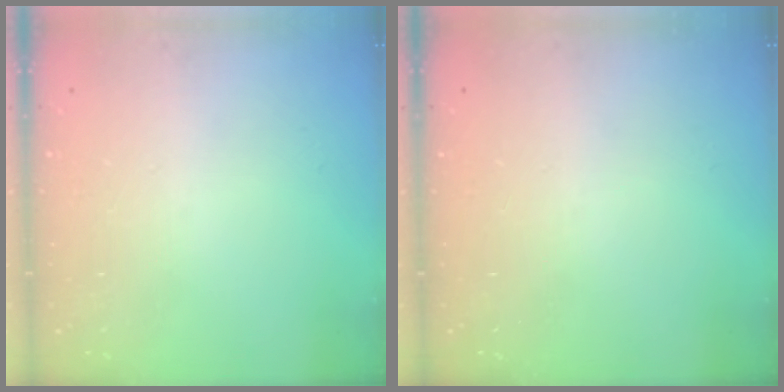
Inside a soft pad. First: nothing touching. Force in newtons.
{"total": 0.0}